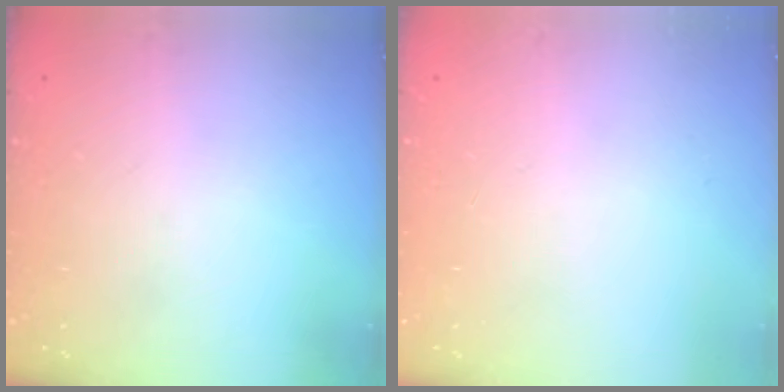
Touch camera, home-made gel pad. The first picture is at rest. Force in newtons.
{"total": 0.0}